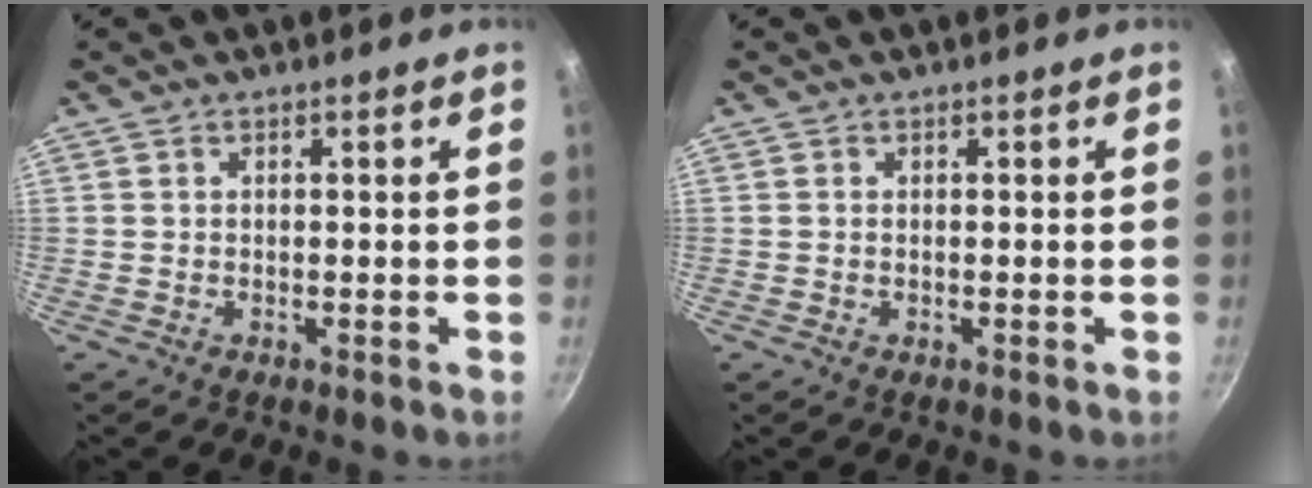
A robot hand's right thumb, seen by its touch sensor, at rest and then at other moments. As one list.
[{"total": 0.0}]